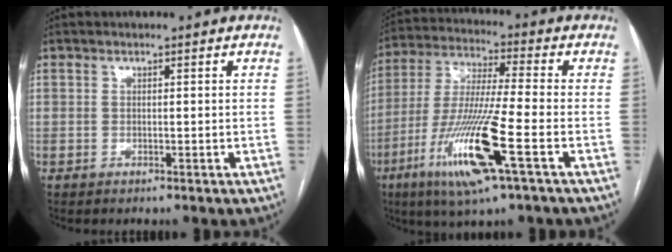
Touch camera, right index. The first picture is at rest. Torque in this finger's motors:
{"motor_torque": [1.63, -0.51, 0.53, 0.21]}